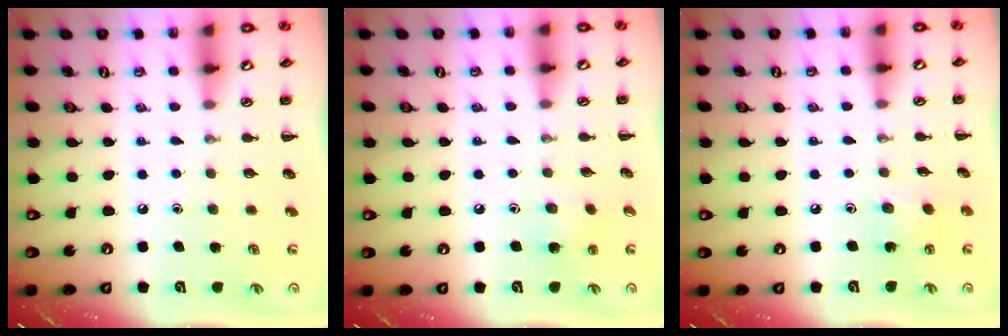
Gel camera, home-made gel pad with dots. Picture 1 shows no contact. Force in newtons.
{"total": 6.3, "press": 6.1, "slide": 1.7}
{"total": 4.0, "press": 3.9, "slide": 0.9}